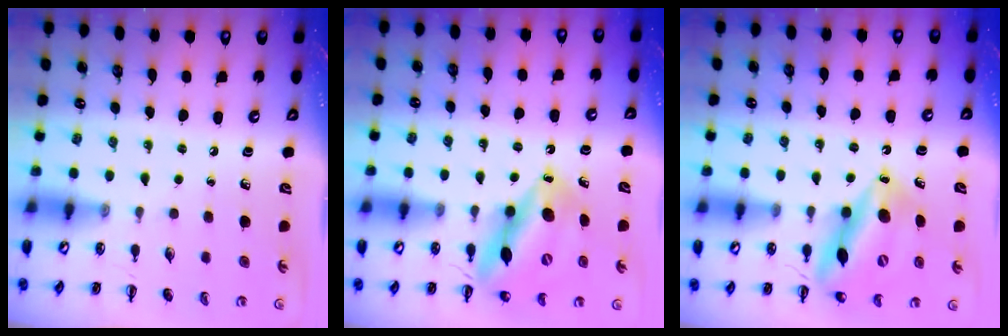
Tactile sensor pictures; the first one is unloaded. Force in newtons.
{"total": 13.9, "press": 13.5, "slide": 3.6}
{"total": 15.7, "press": 15.0, "slide": 4.5}